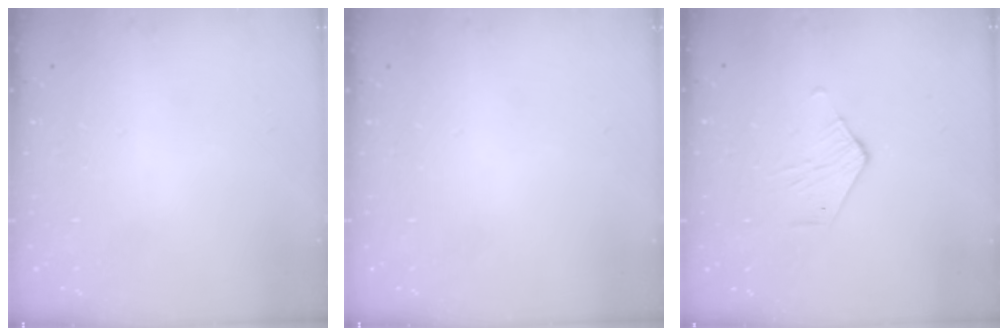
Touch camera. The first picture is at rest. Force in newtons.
{"total": 0.0}
{"total": 2.7, "press": 2.7, "slide": 0.3}